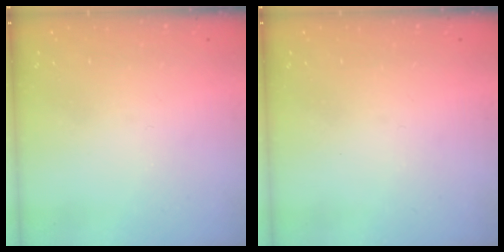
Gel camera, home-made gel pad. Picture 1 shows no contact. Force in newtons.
{"total": 0.0}